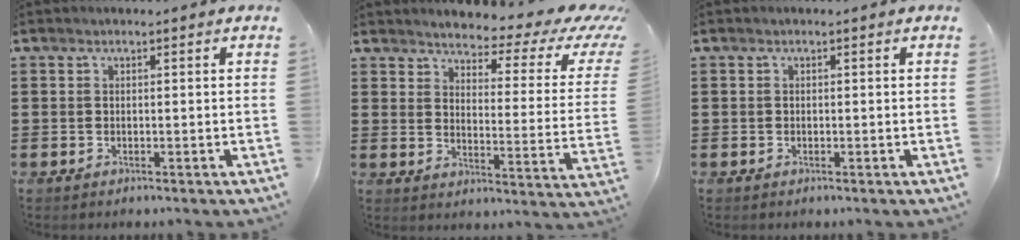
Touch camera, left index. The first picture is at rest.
{"total": 3.9, "force": [3.2, 0.8, 2.2], "torque": [-0.047, -0.033, 0.044]}
{"total": 0.0}